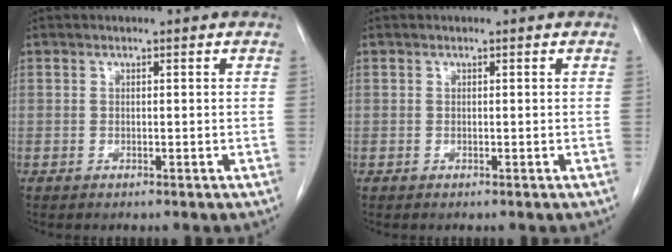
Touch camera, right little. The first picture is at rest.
{"total": 0.0}